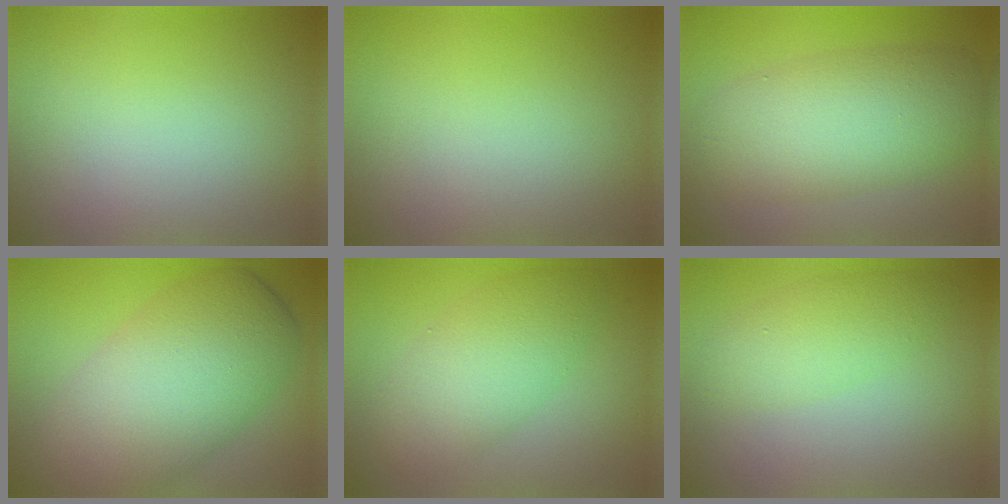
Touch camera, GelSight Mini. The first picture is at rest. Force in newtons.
{"total": 0.0}
{"total": 8.1, "press": 8.1, "slide": 0.2}
{"total": 11.2, "press": 11.2, "slide": 0.8}
{"total": 5.3, "press": 5.3, "slide": 0.2}
{"total": 2.9, "press": 2.9, "slide": 0.0}